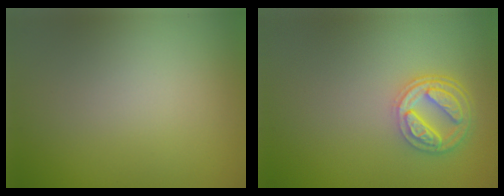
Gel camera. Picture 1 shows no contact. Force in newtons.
{"total": 4.5, "press": 3.5, "slide": 2.8}